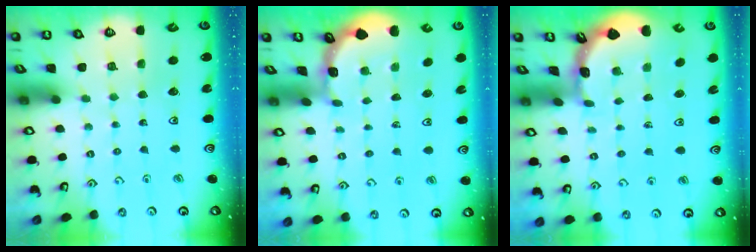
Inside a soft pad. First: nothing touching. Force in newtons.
{"total": 1.1, "press": 1.1, "slide": 0.1}
{"total": 1.7, "press": 1.7, "slide": 0.1}